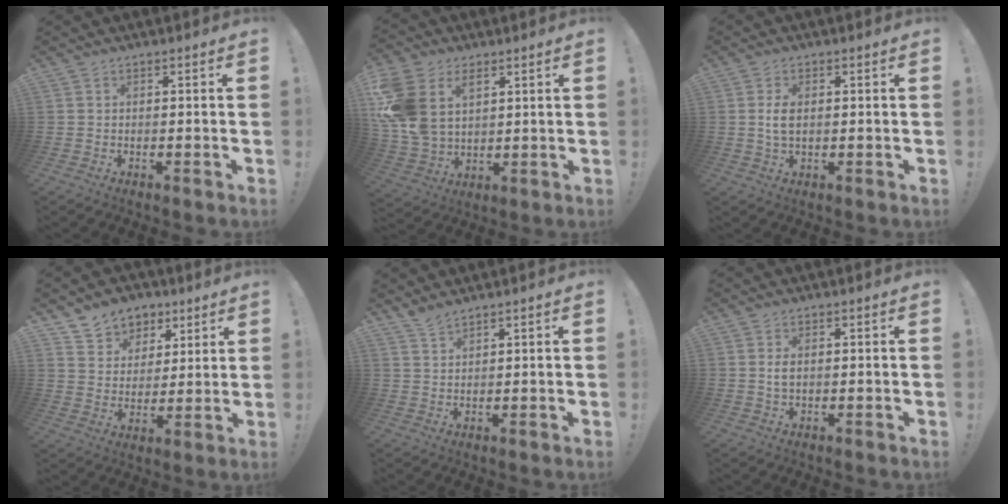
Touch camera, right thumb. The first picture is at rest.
{"total": 15.4, "force": [5.8, 11.2, 8.9], "torque": [-0.188, -0.028, 0.113]}
{"total": 3.8, "force": [0.2, 2.1, 3.1], "torque": [-0.057, -0.001, 0.001]}
{"total": 8.4, "force": [5.2, 6.5, 1.0], "torque": [-0.009, -0.041, 0.103]}
{"total": 2.8, "force": [2.6, 0.4, 1.1], "torque": [-0.021, -0.016, 0.047]}
{"total": 1.8, "force": [0.1, 1.0, 1.5], "torque": [-0.029, 0.003, 0.001]}